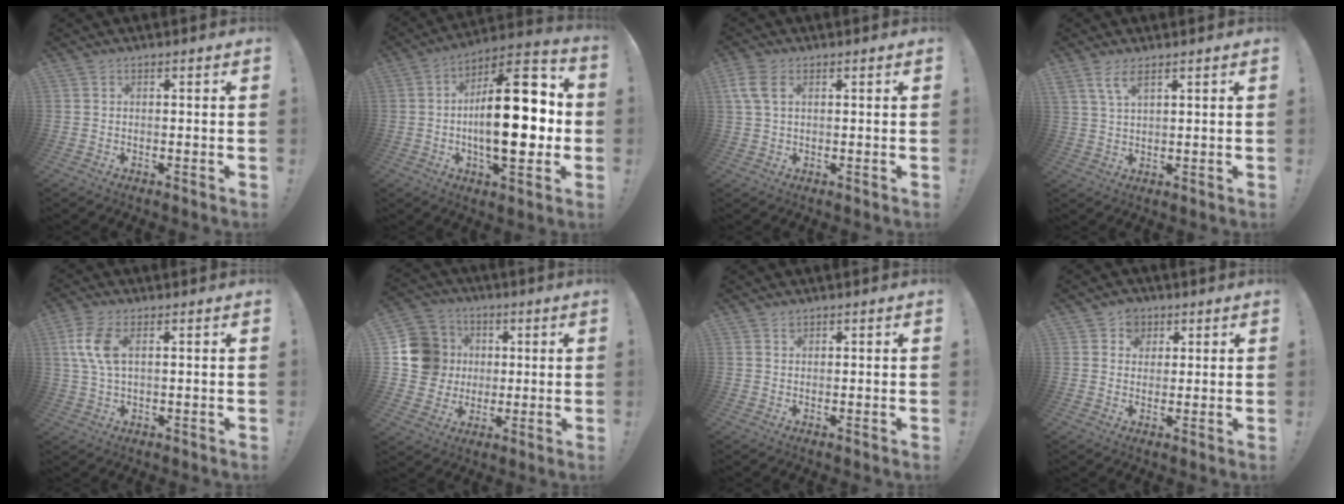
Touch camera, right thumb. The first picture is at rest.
{"total": 23.0, "force": [-1.4, 9.6, 20.9], "torque": [-0.329, 0.002, -0.026]}
{"total": 5.6, "force": [2.0, 3.3, 4.1], "torque": [-0.084, -0.002, 0.036]}
{"total": 5.1, "force": [3.2, 1.7, 3.6], "torque": [-0.063, -0.011, 0.057]}
{"total": 9.0, "force": [2.6, 4.3, 7.4], "torque": [-0.151, -0.002, 0.048]}
{"total": 14.9, "force": [2.1, 13.8, 5.2], "torque": [-0.082, 0.003, 0.059]}
{"total": 1.1, "force": [0.9, 0.7, 0.2], "torque": [-0.002, -0.002, 0.017]}
{"total": 5.4, "force": [2.4, 4.8, 0.7], "torque": [-0.006, -0.016, 0.045]}